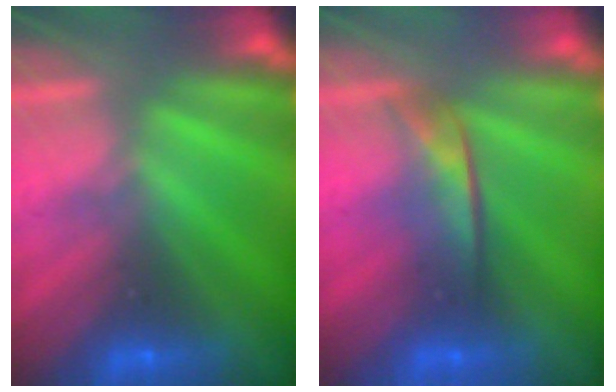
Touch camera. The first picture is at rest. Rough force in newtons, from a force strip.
{"total": 1.8}